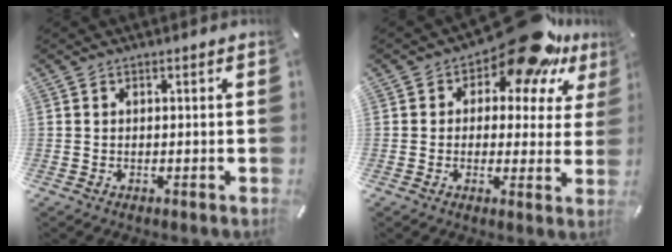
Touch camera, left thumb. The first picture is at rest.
{"total": 15.5, "force": [10.9, 6.8, 8.8], "torque": [-0.120, -0.075, 0.182]}